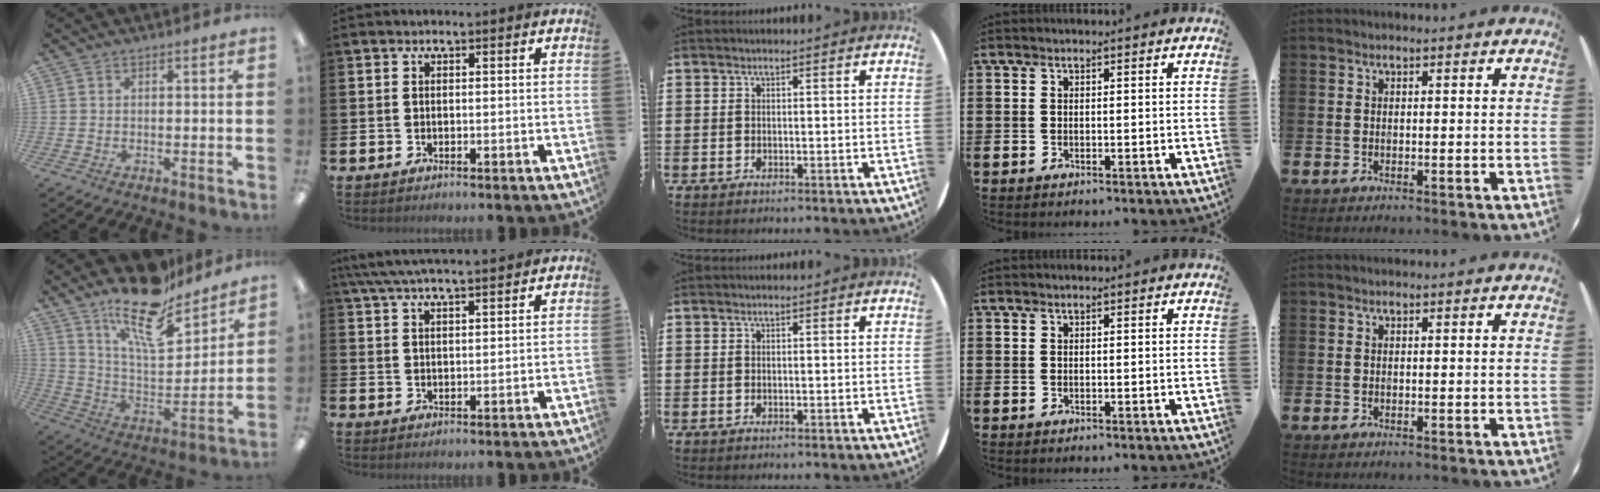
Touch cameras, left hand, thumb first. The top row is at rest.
{"thumb": {"total": 18.0, "force": [13.7, 6.1, 10.0], "torque": [-0.176, -0.089, 0.234]}, "index": {"total": 5.2, "force": [4.8, 0.2, 1.9], "torque": [-0.053, -0.016, 0.088]}}